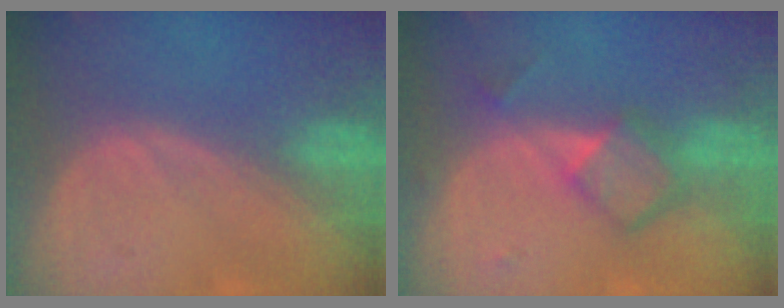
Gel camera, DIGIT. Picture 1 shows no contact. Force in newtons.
{"total": 6.0, "press": 5.1, "slide": 3.1}